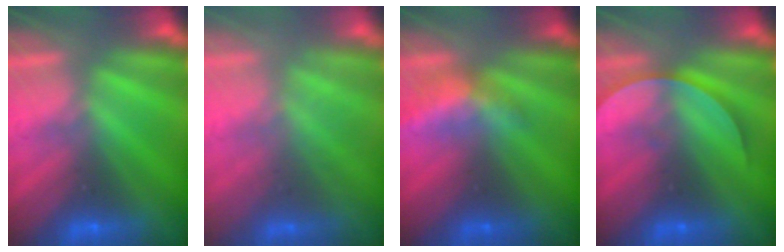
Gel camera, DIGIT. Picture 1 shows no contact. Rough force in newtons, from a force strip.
{"total": 2.3}
{"total": 2.3}
{"total": 2.7}